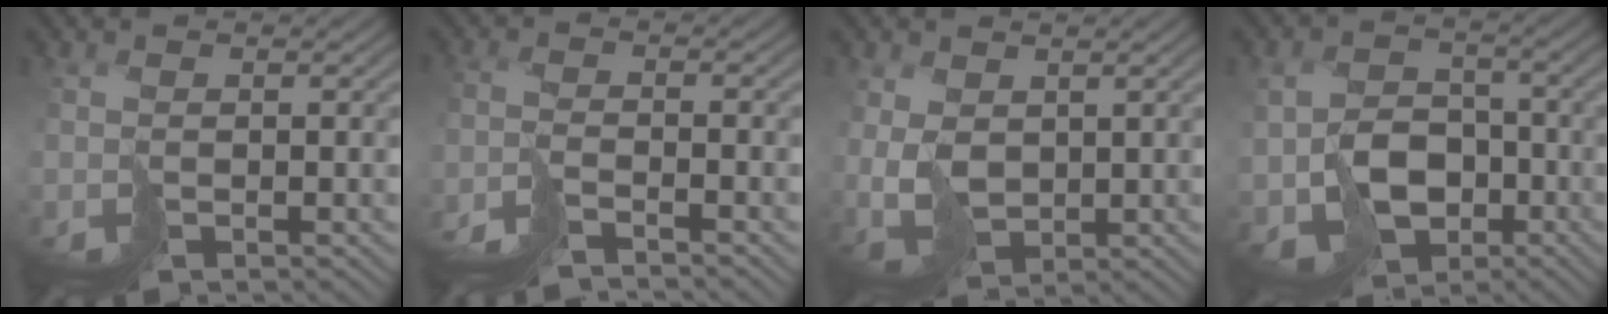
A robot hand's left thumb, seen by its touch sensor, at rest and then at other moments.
{"total": 4.1, "force": [-3.5, 0.9, 2.0], "torque": [-0.044, -0.006, -0.075]}
{"total": 3.7, "force": [1.4, 2.9, 1.8], "torque": [-0.056, -0.001, 0.036]}
{"total": 7.3, "force": [-2.1, 6.1, 3.4], "torque": [-0.073, -0.015, -0.035]}